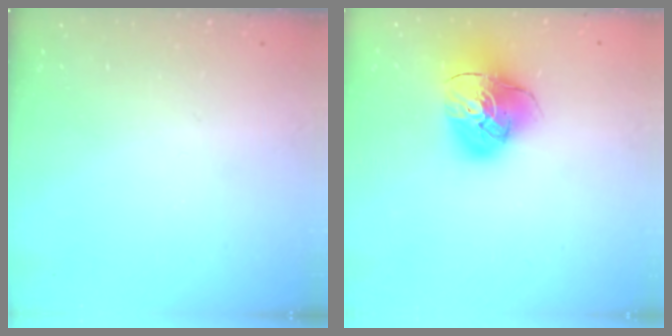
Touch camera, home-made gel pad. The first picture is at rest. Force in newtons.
{"total": 15.2, "press": 15.1, "slide": 1.9}